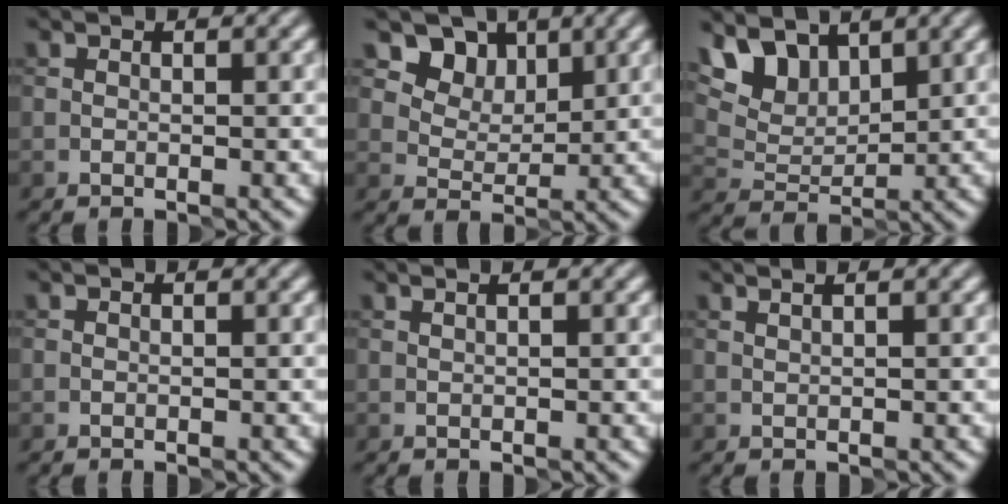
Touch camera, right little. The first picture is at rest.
{"total": 8.3, "force": [5.1, 5.4, 3.6], "torque": [-0.073, -0.001, 0.096]}
{"total": 5.3, "force": [3.8, 2.8, 2.5], "torque": [-0.058, -0.004, 0.074]}
{"total": 0.0}
{"total": 0.6, "force": [0.6, -0.2, 0.2], "torque": [-0.003, 0.004, 0.006]}
{"total": 1.1, "force": [1.0, 0.1, 0.6], "torque": [0.002, -0.001, 0.006]}